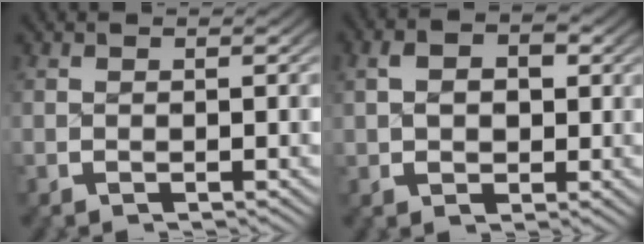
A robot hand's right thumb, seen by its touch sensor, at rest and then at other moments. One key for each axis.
{"total": 3.8, "fx": 0.7, "fy": 2.6, "fz": 2.7, "tx": -0.041, "ty": -0.001, "tz": 0.014}